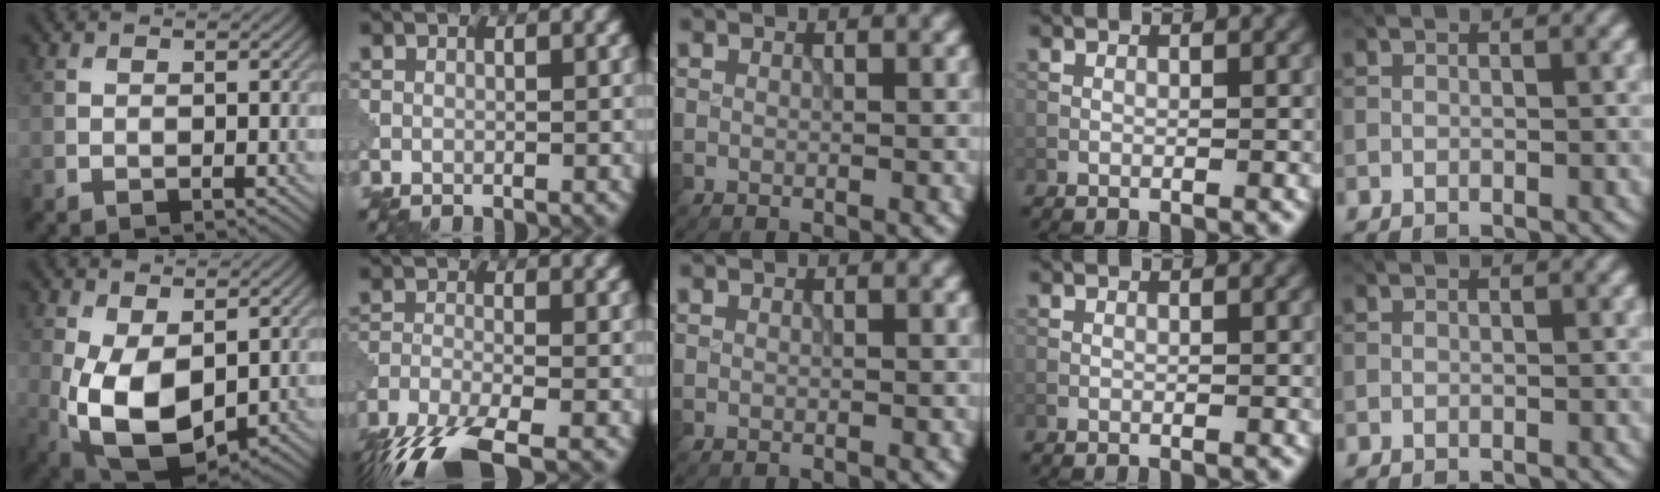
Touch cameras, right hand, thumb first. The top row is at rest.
{"thumb": {"total": 10.8, "force": [-1.0, 6.2, 8.7], "torque": [-0.206, -0.017, -0.012]}, "index": {"total": 8.5, "force": [-6.3, 2.3, 5.2], "torque": [-0.116, -0.017, -0.123]}}